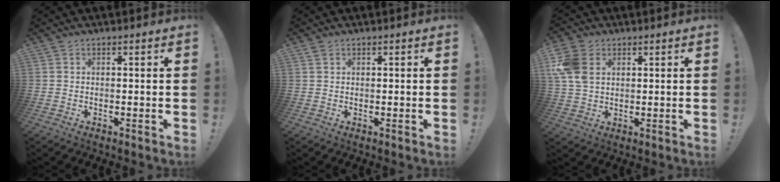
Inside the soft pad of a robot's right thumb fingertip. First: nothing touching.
{"total": 0.9, "force": [0.6, 0.6, 0.3], "torque": [-0.001, -0.001, 0.010]}
{"total": 10.4, "force": [3.1, 7.5, 6.4], "torque": [-0.134, 0.004, 0.065]}